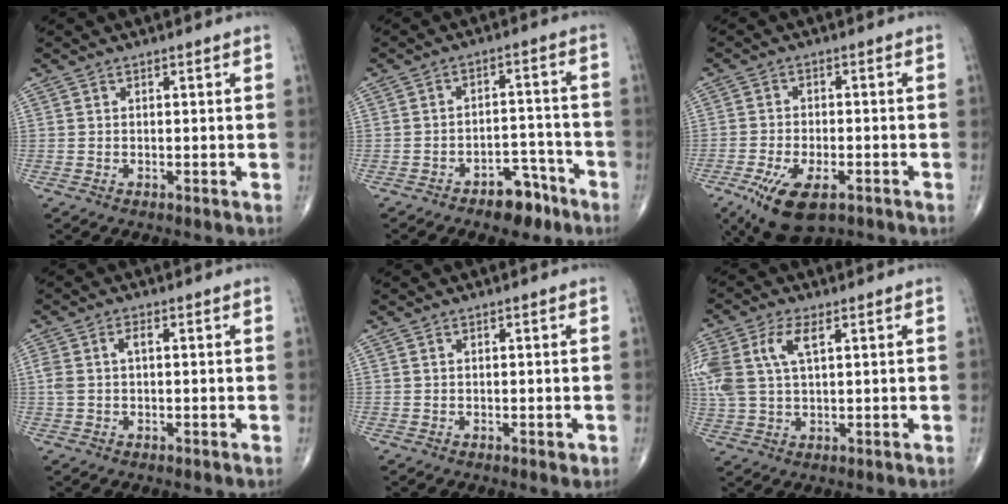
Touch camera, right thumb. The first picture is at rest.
{"total": 7.2, "force": [-4.9, 3.8, 3.6], "torque": [-0.023, 0.046, -0.073]}
{"total": 11.2, "force": [-5.9, 5.1, 8.0], "torque": [-0.146, 0.005, -0.092]}
{"total": 3.1, "force": [0.4, 1.6, 2.7], "torque": [-0.073, 0.013, 0.007]}
{"total": 0.7, "force": [-0.1, 0.4, 0.5], "torque": [-0.002, -0.001, 0.000]}
{"total": 11.3, "force": [3.6, 5.8, 9.0], "torque": [-0.229, 0.011, 0.073]}